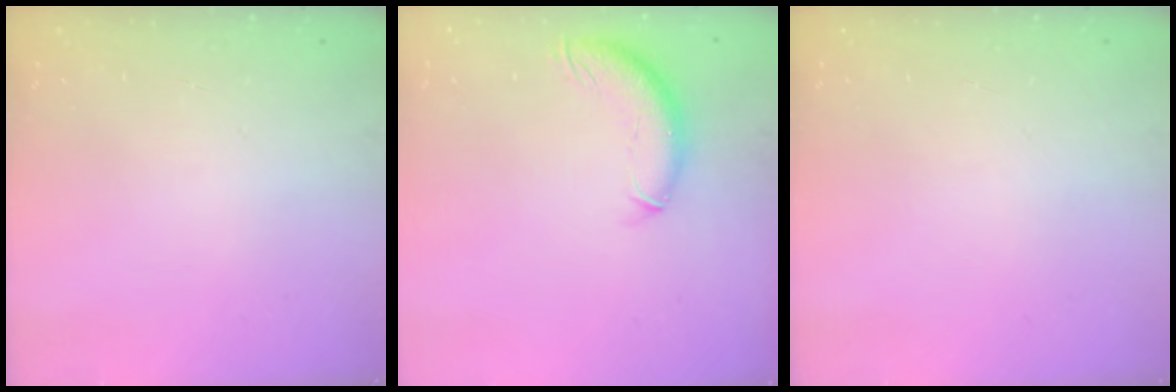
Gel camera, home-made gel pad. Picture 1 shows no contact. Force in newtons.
{"total": 10.5, "press": 10.3, "slide": 2.0}
{"total": 0.0}